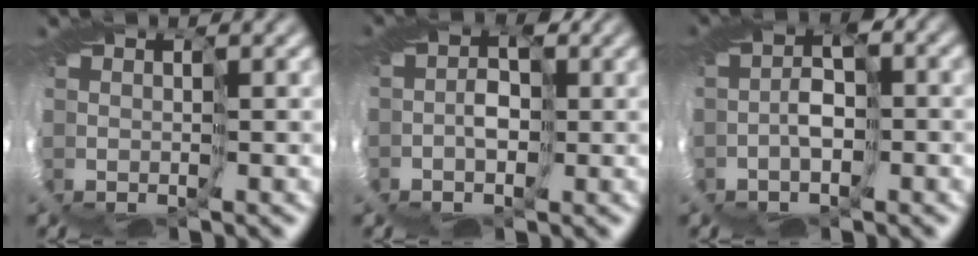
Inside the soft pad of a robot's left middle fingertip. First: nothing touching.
{"total": 2.5, "force": [-0.7, 1.9, 1.3], "torque": [-0.020, -0.001, -0.009]}
{"total": 3.3, "force": [-1.0, 1.8, 2.5], "torque": [-0.063, 0.002, -0.022]}